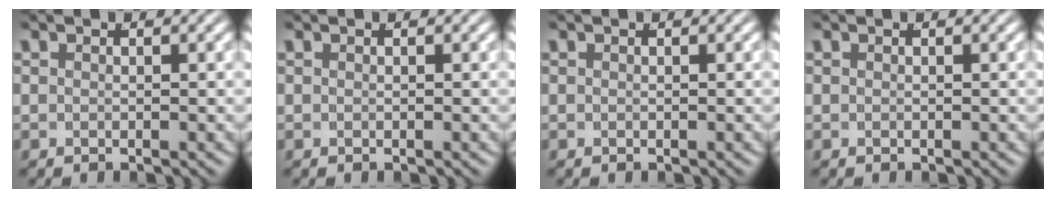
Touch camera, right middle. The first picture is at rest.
{"total": 0.0}
{"total": 0.0}
{"total": 0.0}